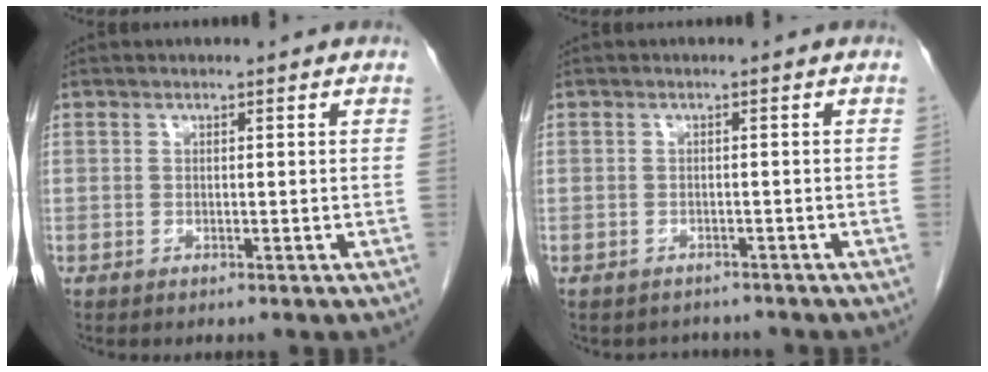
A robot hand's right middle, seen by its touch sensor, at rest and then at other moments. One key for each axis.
{"total": 2.6, "fx": -2.3, "fy": 1.2, "fz": -0.2, "tx": -0.004, "ty": 0.000, "tz": -0.034}